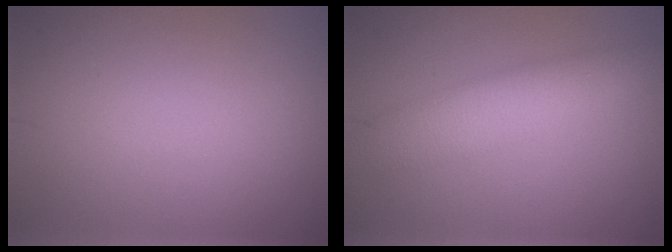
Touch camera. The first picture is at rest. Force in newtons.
{"total": 4.5, "press": 4.5, "slide": 0.1}